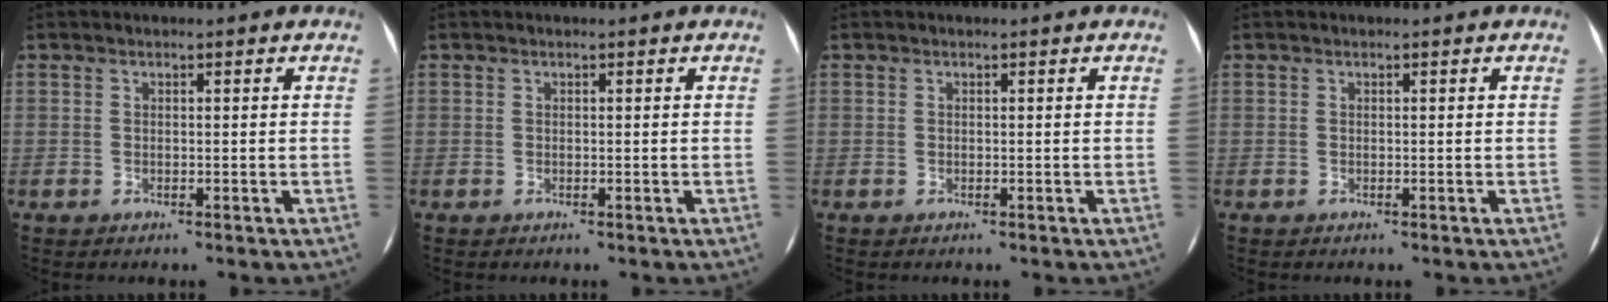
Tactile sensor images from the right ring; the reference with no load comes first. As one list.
[{"total": 0.0}, {"total": 0.0}, {"total": 0.0}]